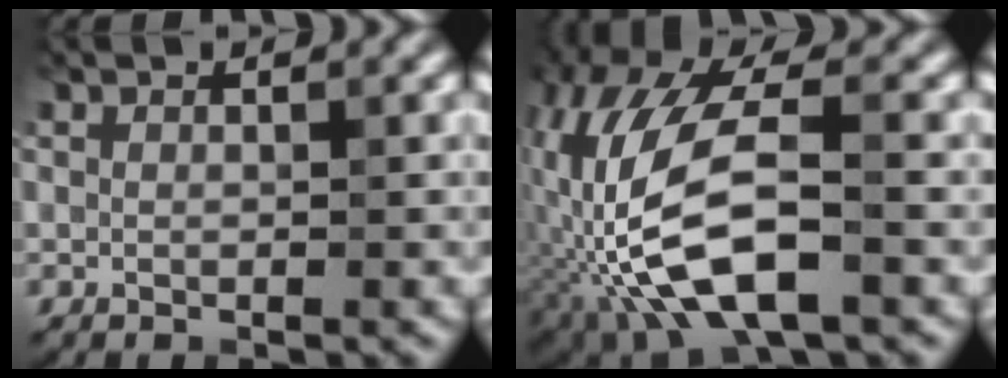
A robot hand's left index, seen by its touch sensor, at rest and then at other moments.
{"total": 11.3, "force": [-3.4, 4.8, 9.7], "torque": [-0.207, 0.010, -0.074]}